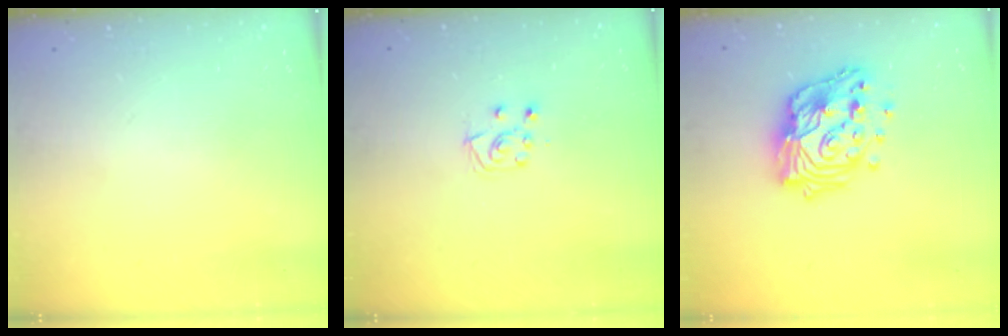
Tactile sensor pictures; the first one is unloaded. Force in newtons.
{"total": 7.0, "press": 6.9, "slide": 0.6}
{"total": 18.2, "press": 18.1, "slide": 1.5}